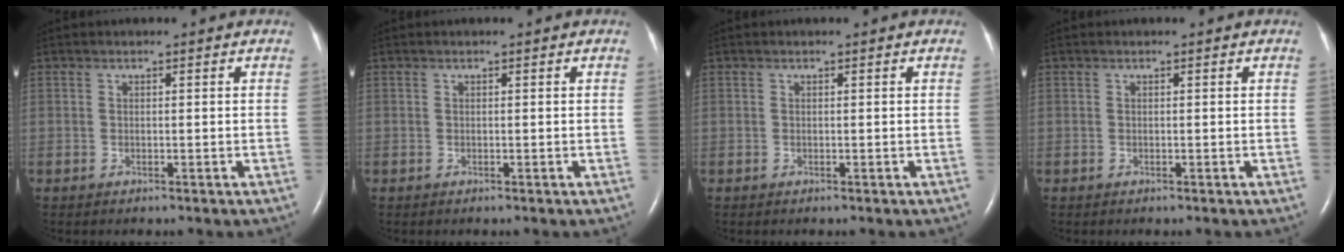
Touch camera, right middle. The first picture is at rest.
{"total": 0.0}
{"total": 0.0}
{"total": 0.0}